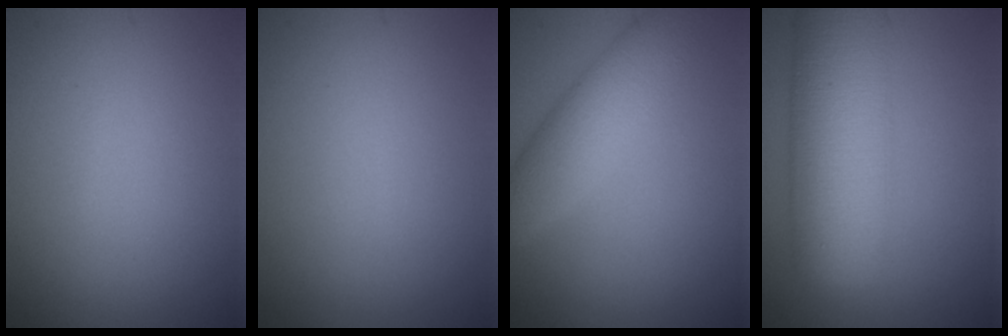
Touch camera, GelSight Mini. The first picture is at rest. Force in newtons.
{"total": 0.0}
{"total": 4.5, "press": 4.5, "slide": 0.2}
{"total": 9.5, "press": 9.5, "slide": 0.2}